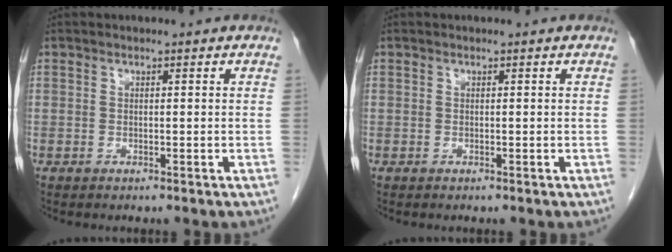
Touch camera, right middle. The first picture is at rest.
{"total": 0.0}